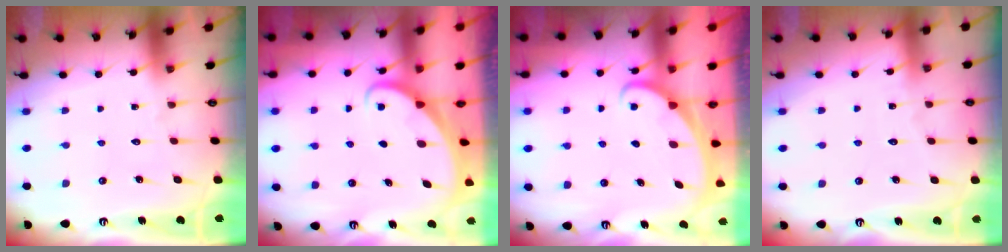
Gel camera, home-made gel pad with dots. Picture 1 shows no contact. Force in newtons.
{"total": 1.6, "press": 1.6, "slide": 0.0}
{"total": 1.8, "press": 1.7, "slide": 0.1}
{"total": 2.2, "press": 2.2, "slide": 0.3}